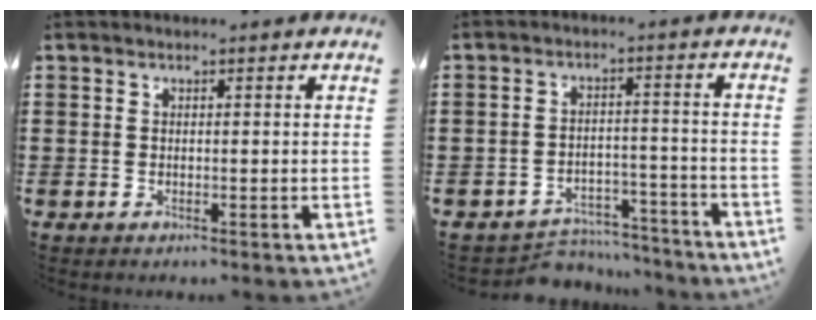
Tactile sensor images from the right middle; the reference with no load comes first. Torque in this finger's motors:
{"motor_torque": [0.09, 0.13, 0.02, 0.00]}